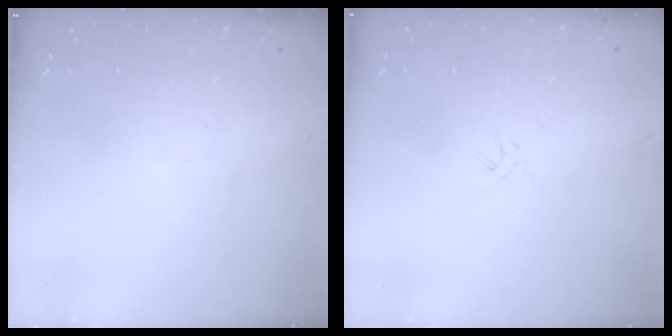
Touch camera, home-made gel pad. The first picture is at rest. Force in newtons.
{"total": 1.0, "press": 0.9, "slide": 0.4}